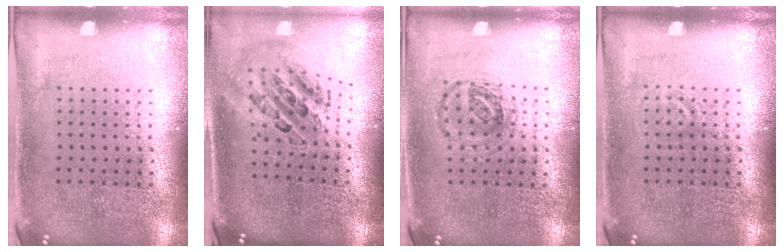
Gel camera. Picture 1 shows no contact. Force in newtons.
{"total": 1.4, "press": 1.2, "slide": 0.6}
{"total": 1.0, "press": 0.9, "slide": 0.2}
{"total": 0.8, "press": 0.7, "slide": 0.2}